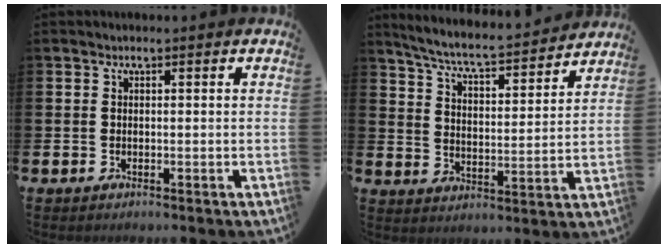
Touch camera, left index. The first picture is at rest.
{"total": 6.5, "force": [6.1, 0.6, 2.0], "torque": [-0.070, -0.048, 0.102]}